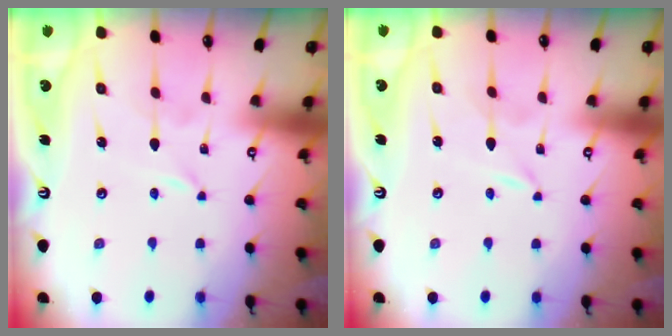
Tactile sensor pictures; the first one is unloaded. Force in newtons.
{"total": 0.0}